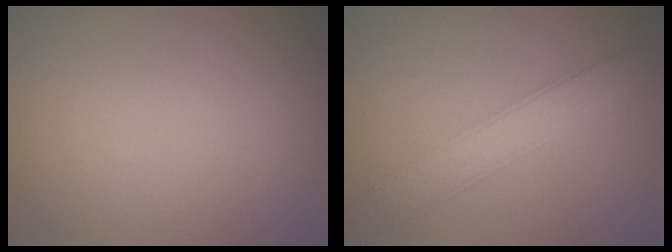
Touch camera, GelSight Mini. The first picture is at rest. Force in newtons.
{"total": 3.8, "press": 3.8, "slide": 0.1}